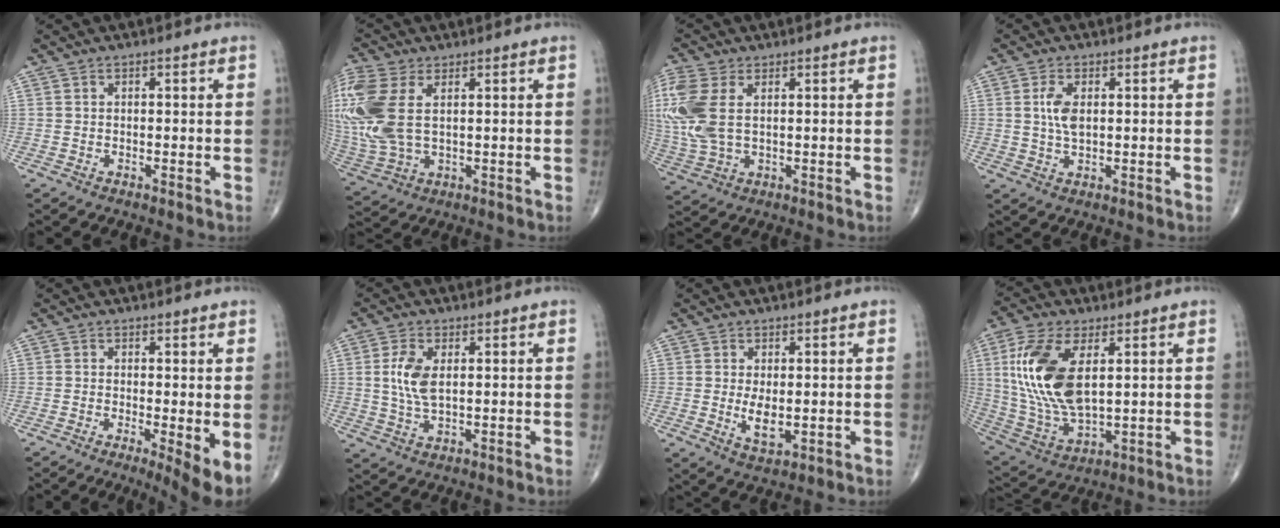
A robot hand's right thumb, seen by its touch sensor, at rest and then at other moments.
{"total": 16.7, "force": [3.6, 9.3, 13.4], "torque": [-0.353, -0.002, 0.077]}
{"total": 12.6, "force": [2.7, 7.2, 10.0], "torque": [-0.269, 0.006, 0.063]}
{"total": 4.6, "force": [0.9, 2.2, 3.9], "torque": [-0.084, -0.003, 0.017]}
{"total": 5.4, "force": [-0.9, 1.1, 5.2], "torque": [-0.086, -0.017, -0.018]}
{"total": 6.4, "force": [1.1, 3.2, 5.4], "torque": [-0.121, -0.004, 0.023]}
{"total": 4.7, "force": [-0.1, 2.3, 4.1], "torque": [-0.069, -0.013, 0.005]}
{"total": 17.6, "force": [4.0, 8.7, 14.8], "torque": [-0.311, -0.015, 0.086]}